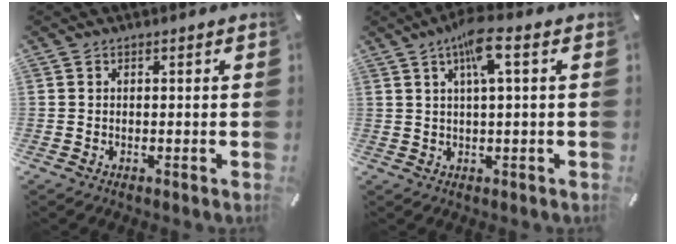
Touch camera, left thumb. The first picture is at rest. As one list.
[{"total": 7.8, "force": [2.9, 1.3, 7.1], "torque": [-0.133, 0.002, 0.046]}]